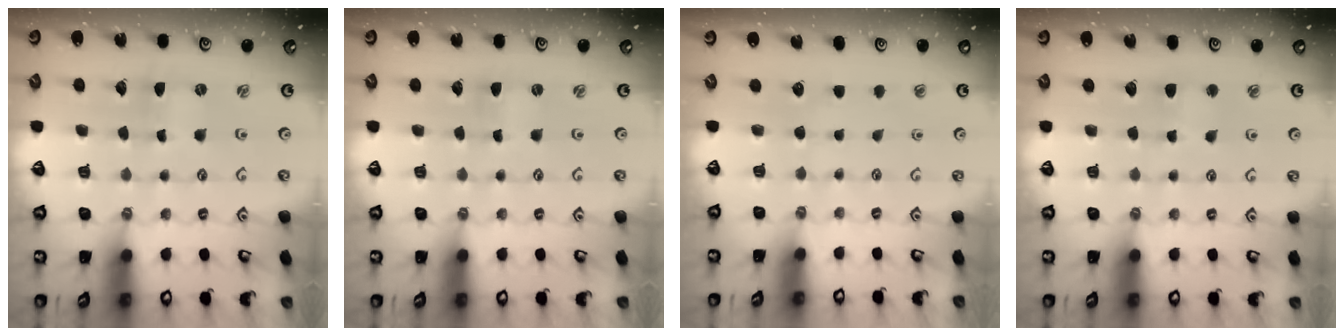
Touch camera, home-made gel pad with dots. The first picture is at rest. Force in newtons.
{"total": 0.0}
{"total": 0.0}
{"total": 2.7, "press": 2.7, "slide": 0.4}